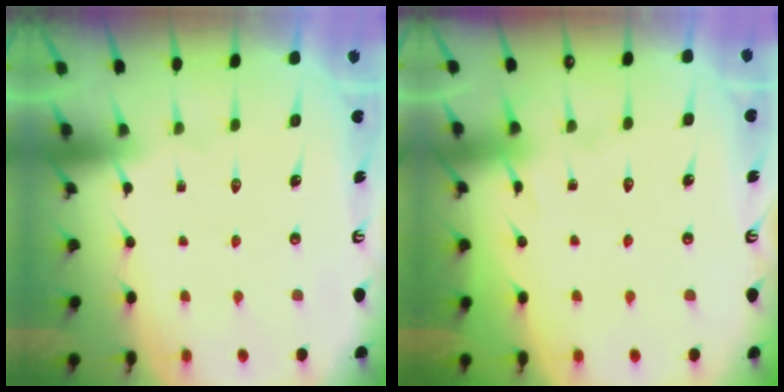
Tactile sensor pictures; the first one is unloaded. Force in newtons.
{"total": 4.3, "press": 4.2, "slide": 0.5}